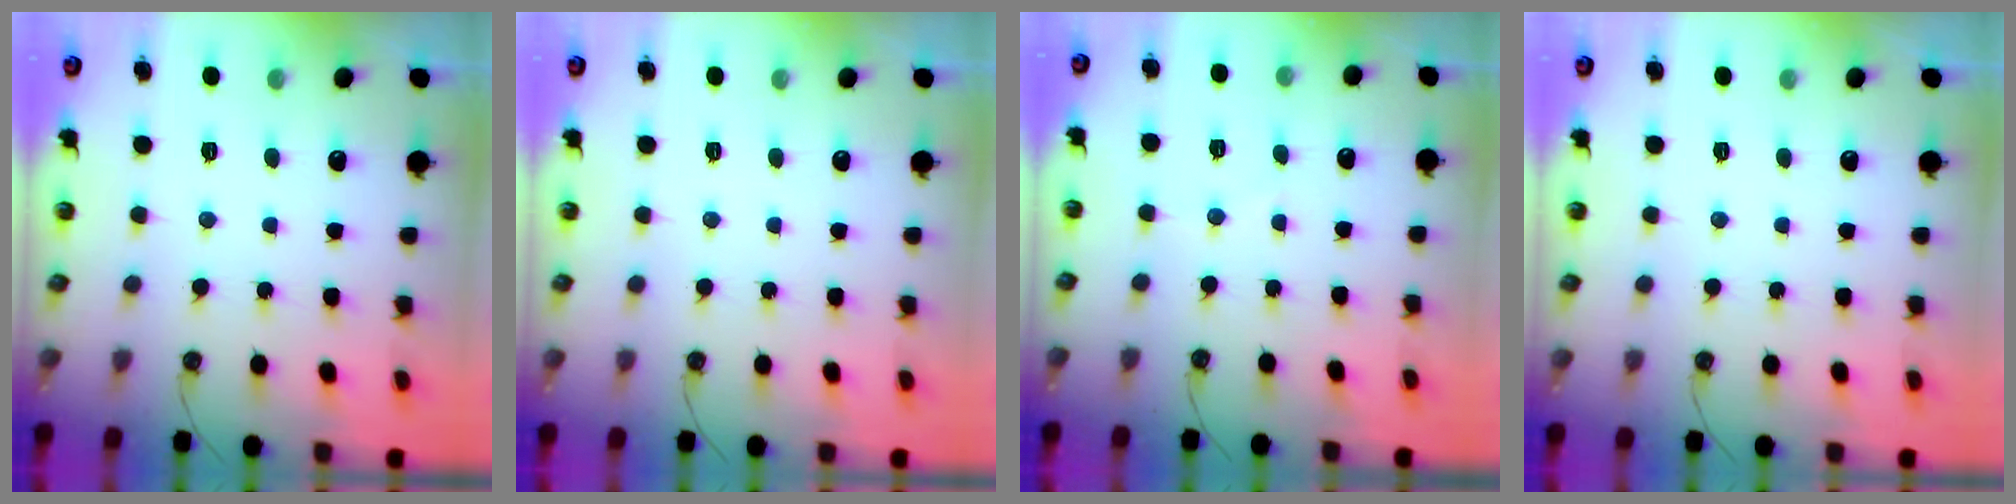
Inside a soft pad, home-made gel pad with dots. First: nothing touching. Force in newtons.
{"total": 0.0}
{"total": 3.9, "press": 3.9, "slide": 0.4}
{"total": 0.0}